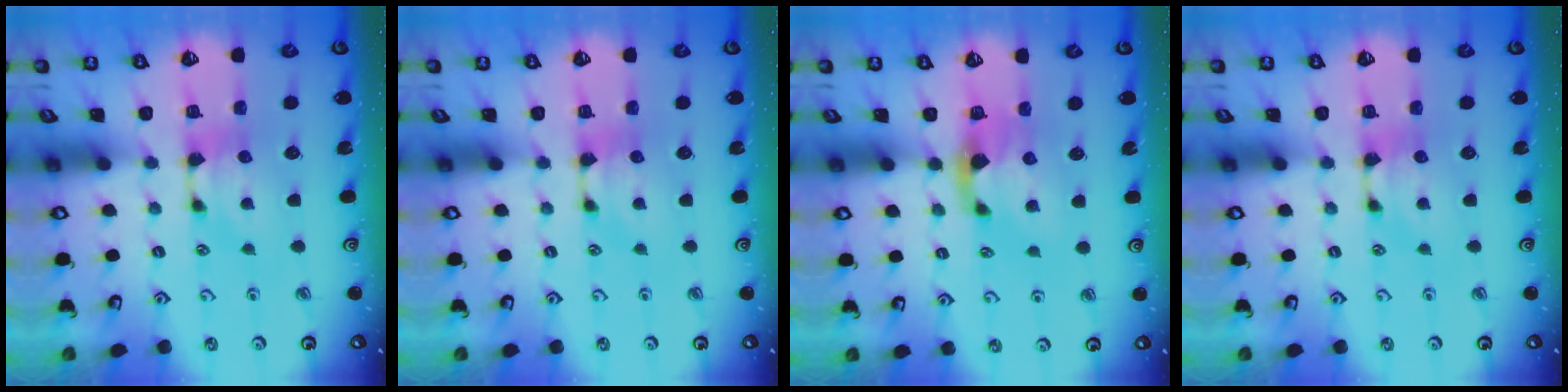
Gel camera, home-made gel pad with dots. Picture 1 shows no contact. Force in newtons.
{"total": 0.0}
{"total": 2.2, "press": 1.9, "slide": 1.2}
{"total": 0.0}